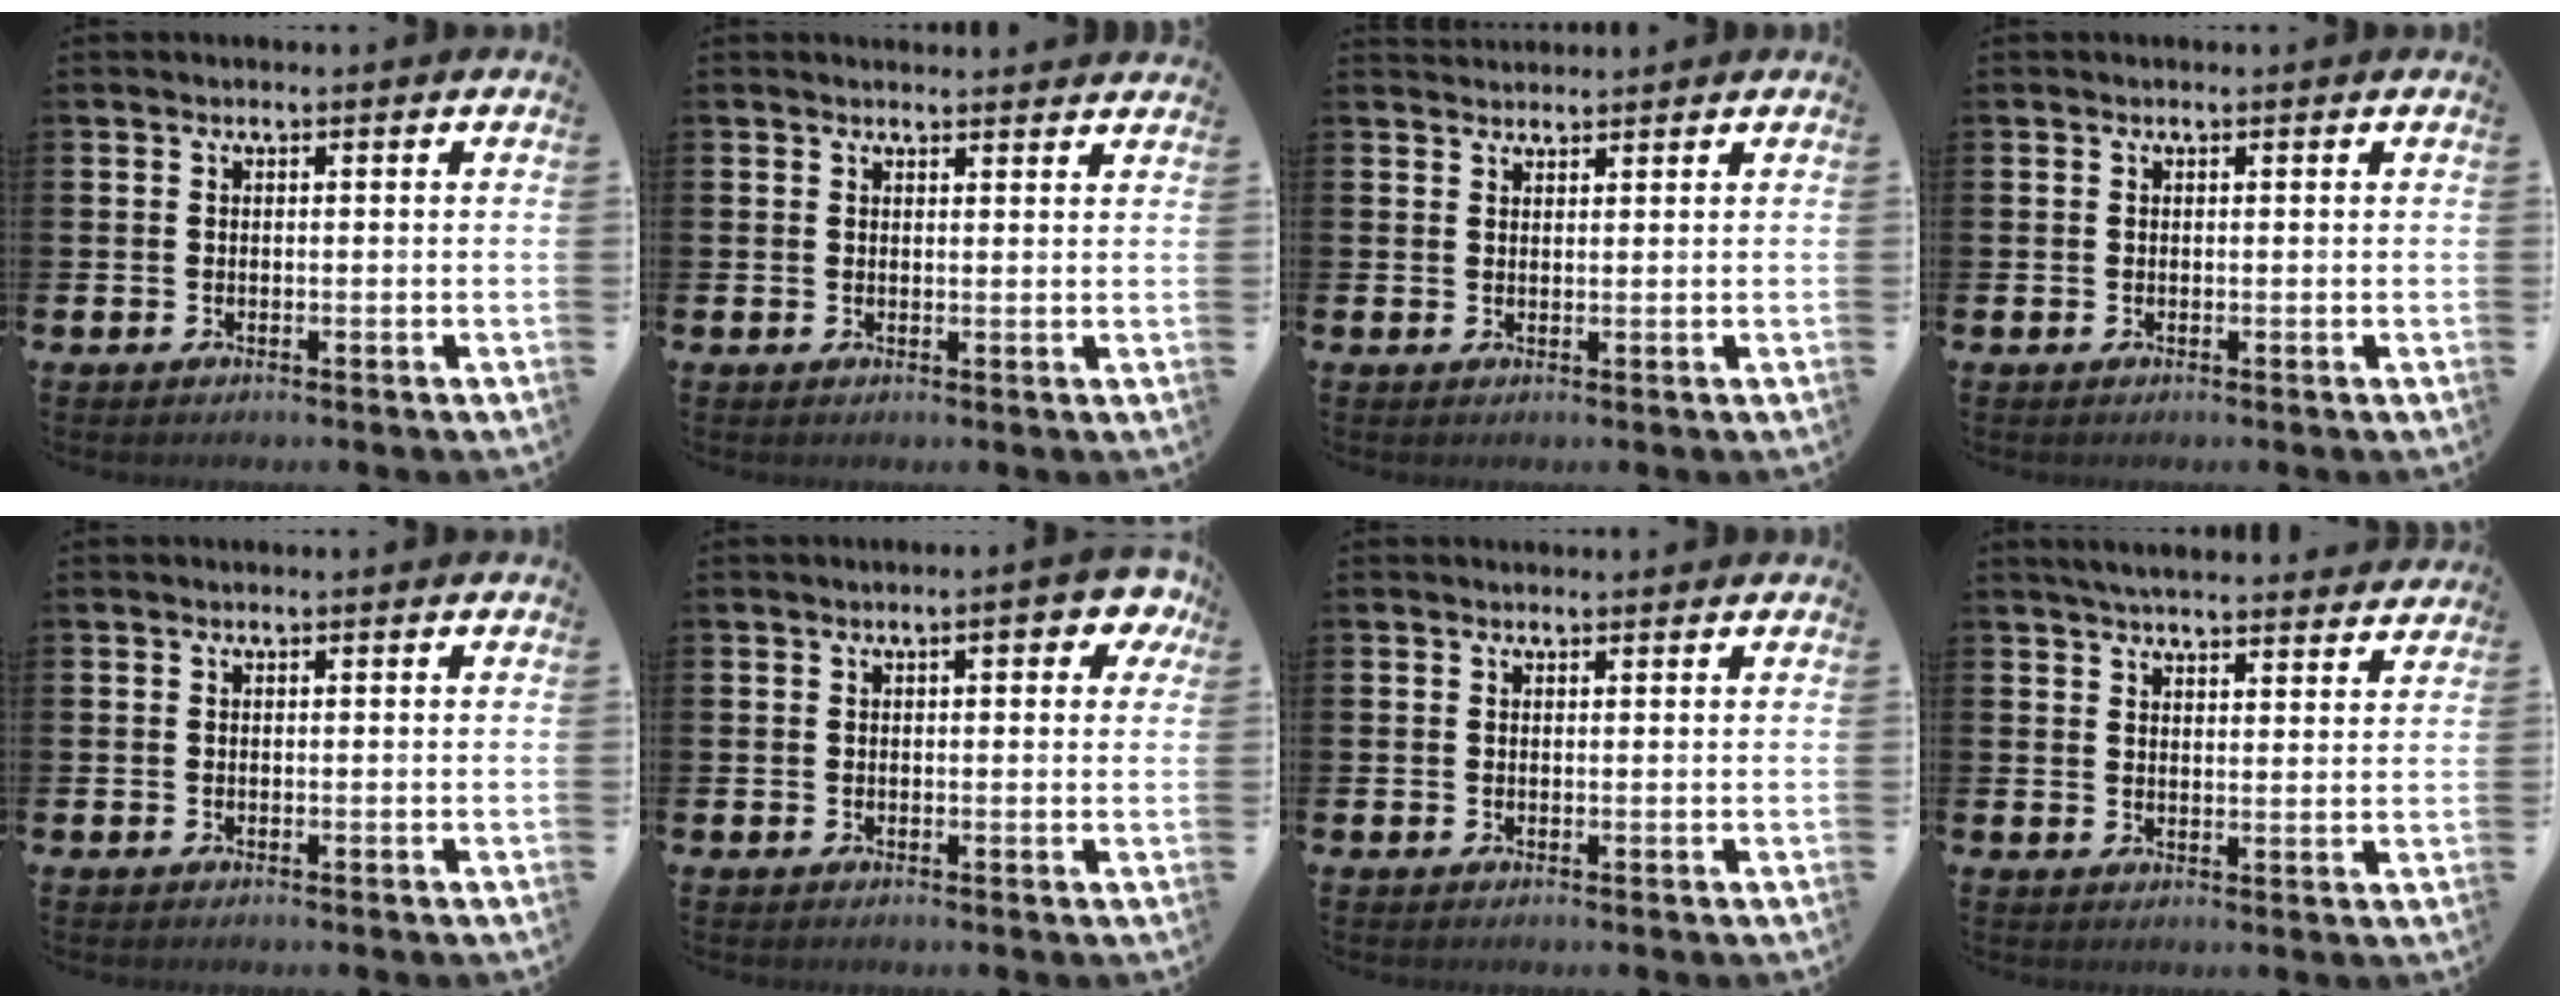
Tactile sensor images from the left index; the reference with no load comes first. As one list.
[{"total": 1.7, "force": [1.7, 0.1, 0.0], "torque": [0.008, -0.011, 0.029]}, {"total": 1.7, "force": [1.7, 0.4, -0.1], "torque": [0.007, -0.006, 0.030]}, {"total": 0.0}, {"total": 0.0}, {"total": 4.3, "force": [1.7, 1.4, 3.7], "torque": [-0.042, 0.000, 0.018]}, {"total": 0.5, "force": [0.5, 0.2, 0.2], "torque": [0.006, -0.002, 0.007]}, {"total": 4.9, "force": [4.7, 0.5, 1.0], "torque": [-0.031, -0.026, 0.085]}]